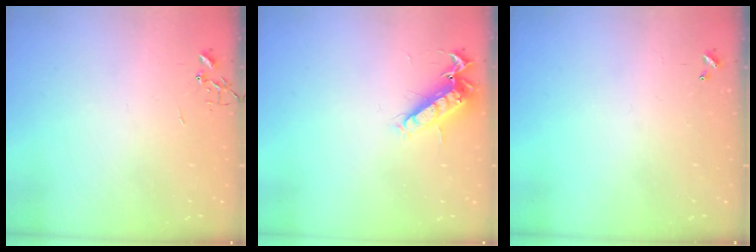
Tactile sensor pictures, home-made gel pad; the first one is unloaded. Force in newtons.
{"total": 12.9, "press": 12.8, "slide": 1.4}
{"total": 0.0}